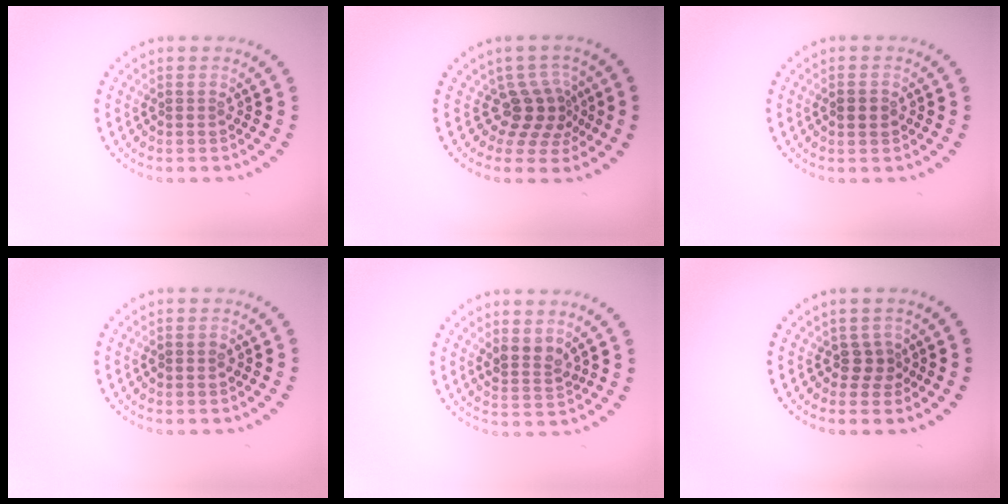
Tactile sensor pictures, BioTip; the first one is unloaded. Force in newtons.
{"total": 3.2, "press": 2.3, "slide": 2.3}
{"total": 1.8, "press": 1.8, "slide": 0.2}
{"total": 0.9, "press": 0.9, "slide": 0.1}
{"total": 2.1, "press": 1.8, "slide": 1.0}
{"total": 1.7, "press": 1.2, "slide": 1.3}